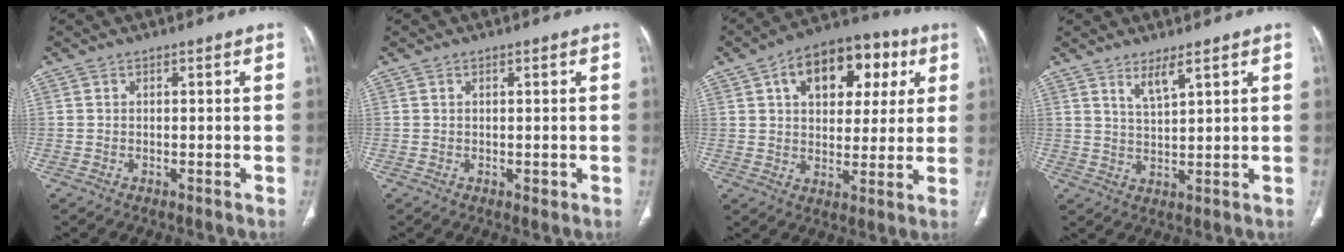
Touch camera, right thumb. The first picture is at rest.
{"total": 1.0, "force": [-0.1, 0.6, 0.8], "torque": [-0.007, -0.002, 0.002]}
{"total": 17.1, "force": [6.3, 10.5, 11.9], "torque": [-0.127, 0.008, 0.092]}
{"total": 4.1, "force": [2.7, 0.6, 3.0], "torque": [-0.060, -0.024, 0.057]}